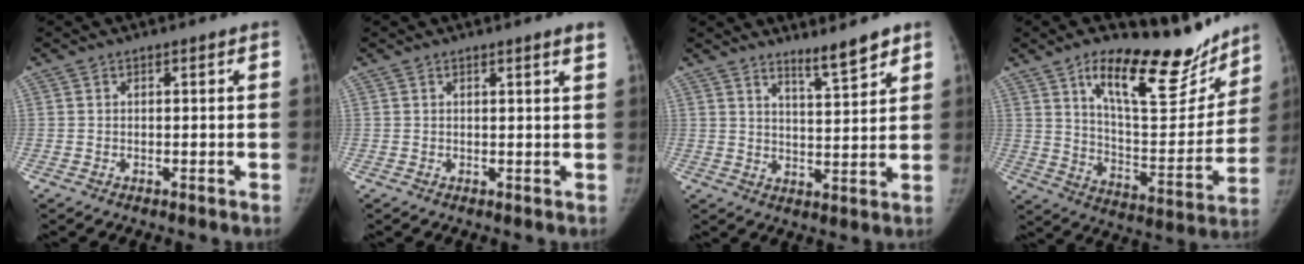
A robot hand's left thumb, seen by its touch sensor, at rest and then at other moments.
{"total": 1.8, "force": [1.3, -0.2, 1.2], "torque": [-0.014, -0.006, 0.016]}
{"total": 6.2, "force": [5.1, 0.8, 3.4], "torque": [-0.046, -0.046, 0.084]}
{"total": 22.5, "force": [15.8, 8.4, 13.7], "torque": [-0.144, -0.090, 0.249]}